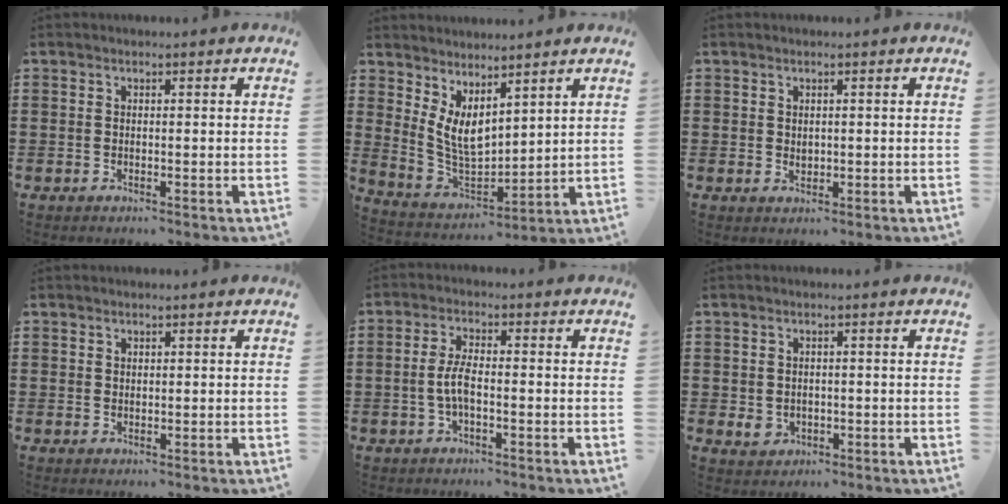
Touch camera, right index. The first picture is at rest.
{"total": 5.6, "force": [3.4, 2.8, 3.5], "torque": [-0.099, -0.027, 0.061]}
{"total": 1.0, "force": [0.4, 0.9, 0.5], "torque": [-0.010, 0.006, 0.006]}
{"total": 0.8, "force": [0.6, 0.5, 0.2], "torque": [-0.005, 0.002, 0.012]}
{"total": 4.2, "force": [-0.8, 1.3, 3.9], "torque": [-0.090, -0.001, -0.023]}
{"total": 1.9, "force": [-0.2, 1.7, 0.9], "torque": [-0.023, 0.007, -0.005]}